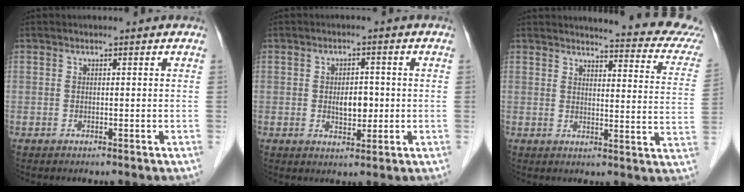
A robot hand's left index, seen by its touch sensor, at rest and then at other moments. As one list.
[{"total": 3.8, "force": [-0.2, 2.1, 3.2], "torque": [-0.051, 0.001, 0.001]}, {"total": 16.8, "force": [16.0, 1.6, 4.9], "torque": [-0.038, -0.084, 0.150]}]